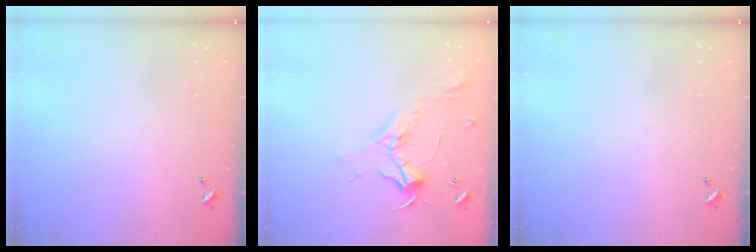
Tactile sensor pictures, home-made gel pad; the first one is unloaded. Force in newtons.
{"total": 2.4, "press": 2.3, "slide": 0.8}
{"total": 0.0}